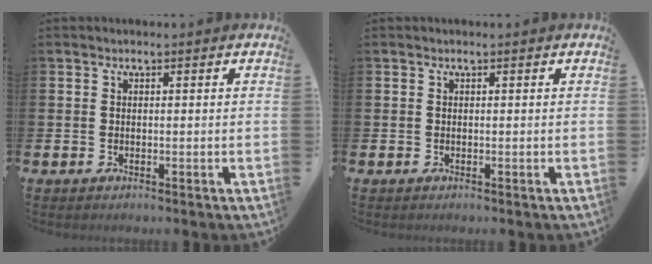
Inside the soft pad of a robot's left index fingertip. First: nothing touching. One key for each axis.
{"total": 0.0}